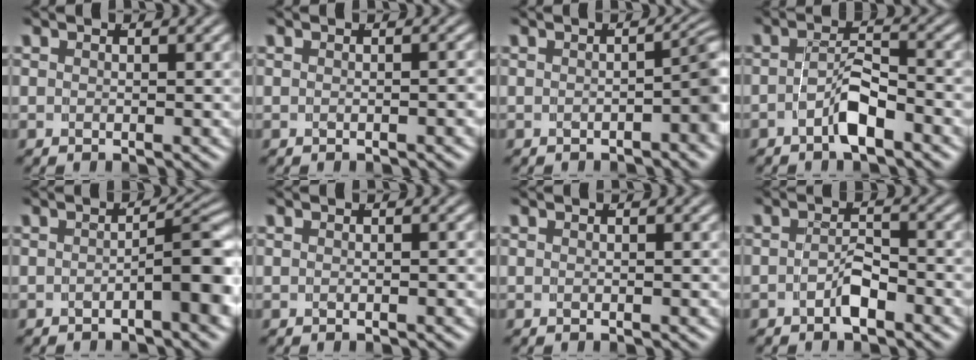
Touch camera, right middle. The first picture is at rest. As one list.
[{"total": 0.6, "force": [-0.4, -0.1, 0.4], "torque": [-0.006, 0.006, -0.007]}, {"total": 3.3, "force": [-1.0, 0.9, 2.9], "torque": [-0.027, 0.002, -0.014]}, {"total": 3.2, "force": [-2.2, 0.7, 2.2], "torque": [-0.032, -0.002, -0.037]}, {"total": 5.0, "force": [-1.7, 1.4, 4.5], "torque": [-0.039, 0.006, -0.028]}, {"total": 0.0}, {"total": 0.0}, {"total": 2.3, "force": [-1.6, 0.8, 1.4], "torque": [-0.019, -0.007, -0.027]}]